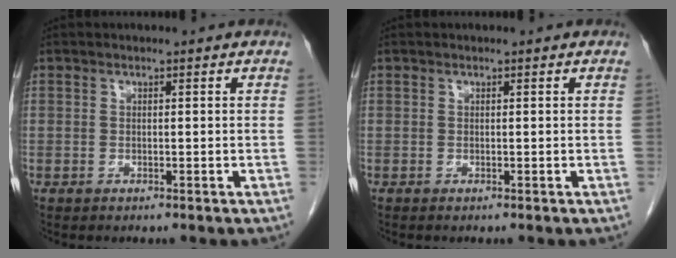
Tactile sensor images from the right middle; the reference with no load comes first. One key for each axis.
{"total": 0.0}